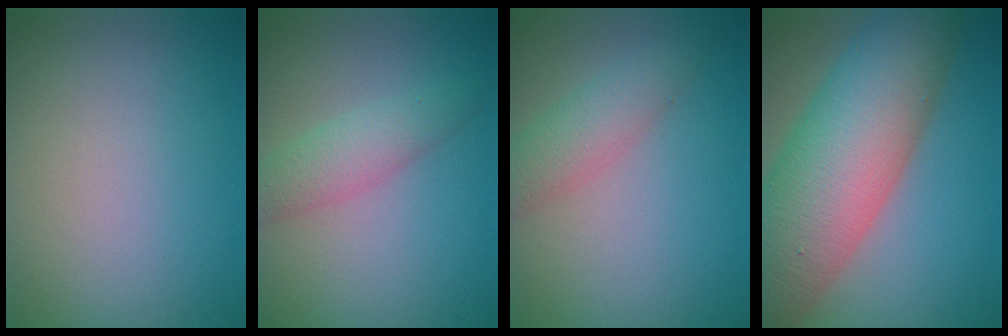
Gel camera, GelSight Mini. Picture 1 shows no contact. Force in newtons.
{"total": 2.9, "press": 2.9, "slide": 0.0}
{"total": 3.1, "press": 3.1, "slide": 0.1}
{"total": 13.2, "press": 13.2, "slide": 0.5}